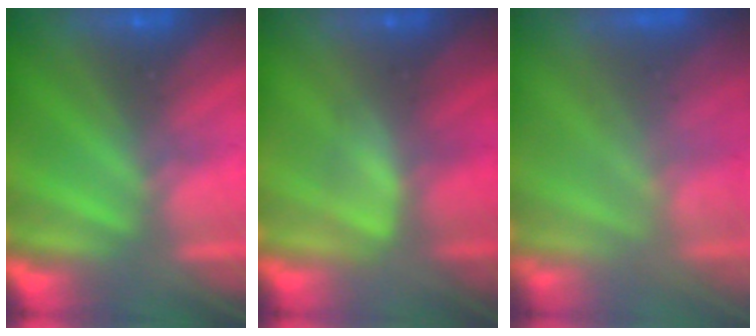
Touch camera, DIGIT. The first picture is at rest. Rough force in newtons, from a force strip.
{"total": 2.7}
{"total": 3.4}